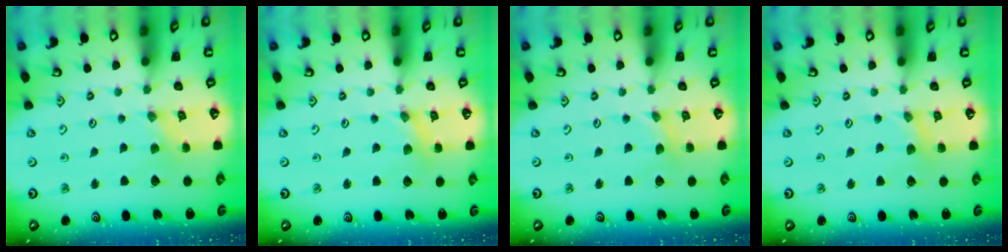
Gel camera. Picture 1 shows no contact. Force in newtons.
{"total": 1.4, "press": 1.4, "slide": 0.2}
{"total": 0.8, "press": 0.8, "slide": 0.2}
{"total": 2.9, "press": 2.9, "slide": 0.4}